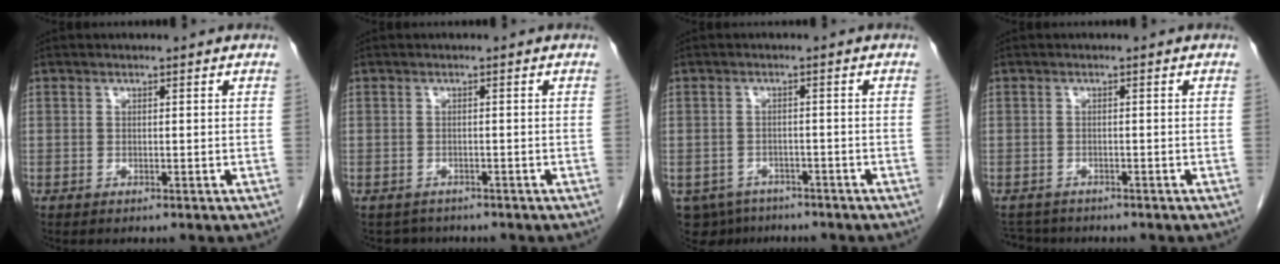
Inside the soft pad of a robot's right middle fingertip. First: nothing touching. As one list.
[{"total": 2.3, "force": [-2.0, 1.2, -0.4], "torque": [0.000, 0.000, -0.030]}, {"total": 7.4, "force": [-5.9, 4.4, 1.0], "torque": [-0.022, 0.000, -0.080]}, {"total": 3.3, "force": [-3.1, 1.2, 0.0], "torque": [-0.001, -0.008, -0.051]}]